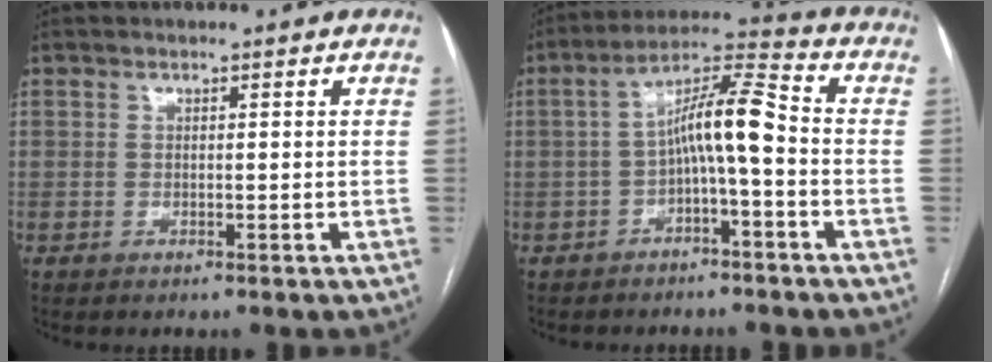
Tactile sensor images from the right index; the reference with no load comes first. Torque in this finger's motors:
{"motor_torque": [1.36, -0.42, 0.68, 0.16]}